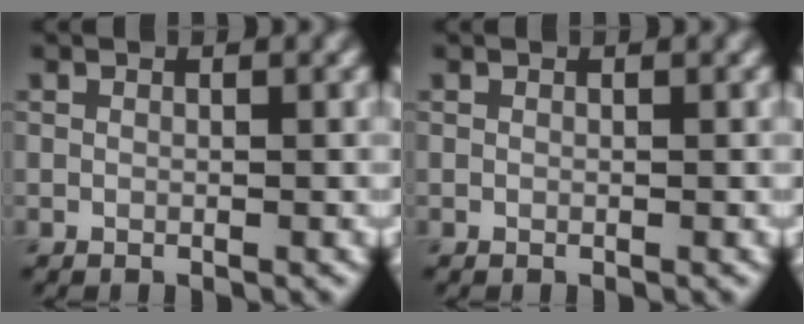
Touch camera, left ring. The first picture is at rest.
{"total": 0.0}